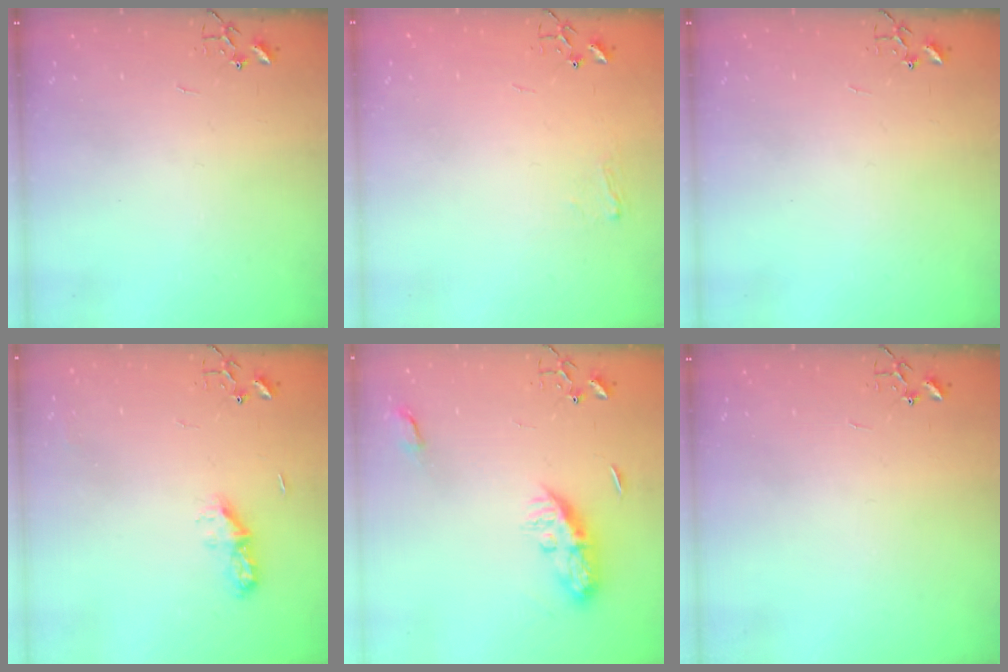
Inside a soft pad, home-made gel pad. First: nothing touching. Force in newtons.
{"total": 6.3, "press": 6.3, "slide": 0.7}
{"total": 0.0}
{"total": 7.2, "press": 7.1, "slide": 0.6}
{"total": 9.0, "press": 9.0, "slide": 0.1}
{"total": 0.0}